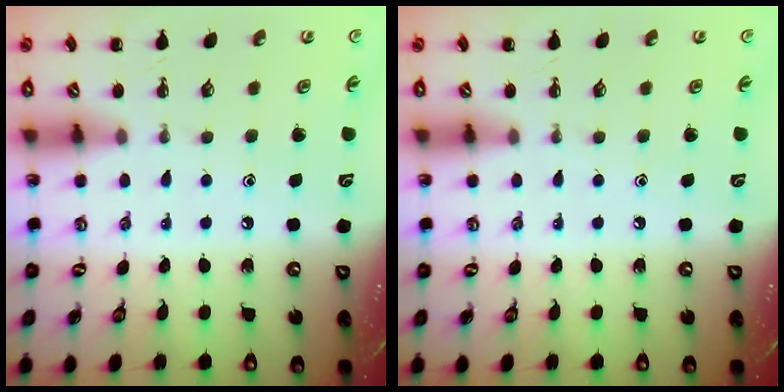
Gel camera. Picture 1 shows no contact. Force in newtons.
{"total": 0.0}